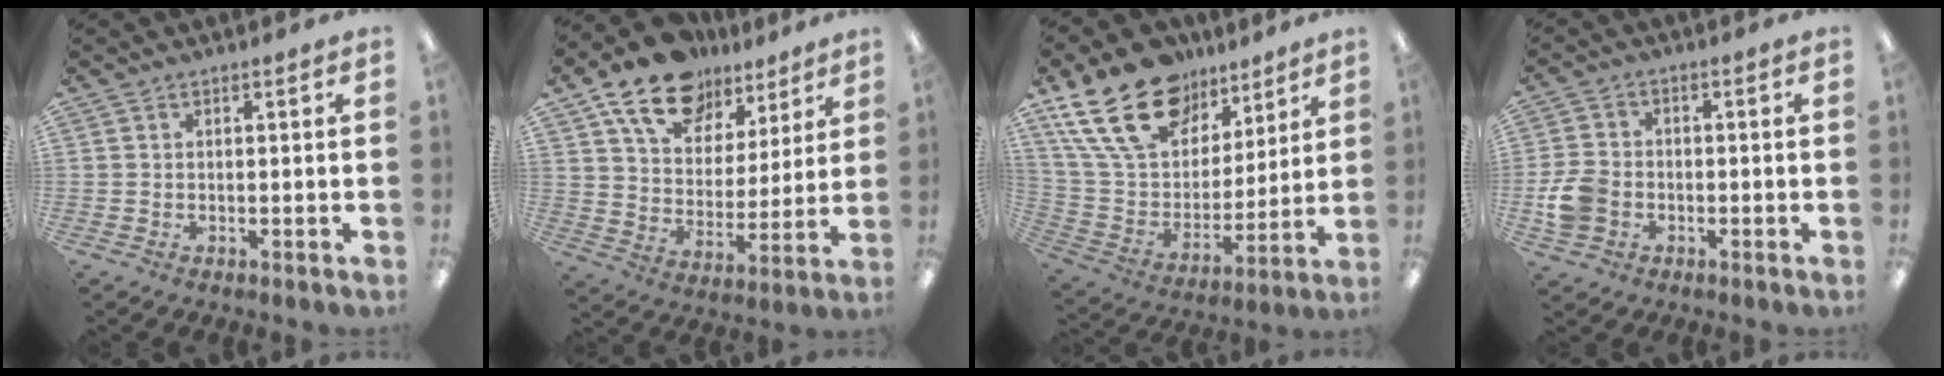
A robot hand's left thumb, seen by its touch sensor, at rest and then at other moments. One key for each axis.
{"total": 16.4, "fx": 11.5, "fy": 9.4, "fz": 7.0, "tx": -0.126, "ty": -0.062, "tz": 0.210}
{"total": 23.0, "fx": 14.0, "fy": 14.1, "fz": 11.6, "tx": -0.228, "ty": -0.063, "tz": 0.260}
{"total": 7.4, "fx": -2.0, "fy": 5.9, "fz": 4.0, "tx": -0.085, "ty": 0.018, "tz": -0.032}